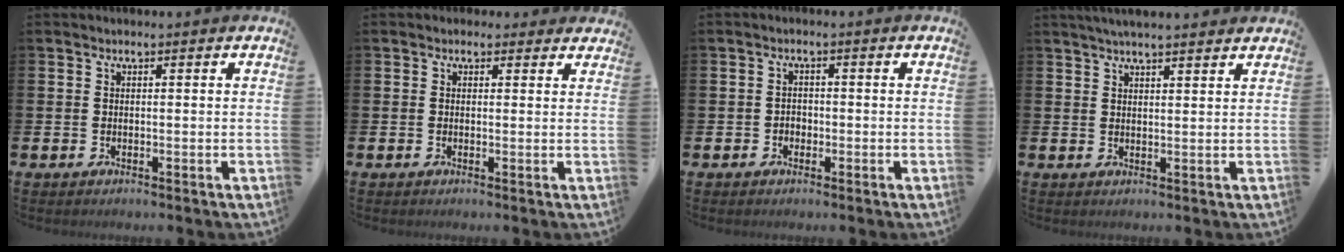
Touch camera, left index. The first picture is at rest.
{"total": 1.0, "force": [0.7, 0.7, 0.1], "torque": [-0.002, 0.007, 0.012]}
{"total": 1.5, "force": [-0.8, 1.2, 0.4], "torque": [-0.008, 0.003, -0.017]}
{"total": 3.1, "force": [3.0, 0.0, 0.8], "torque": [-0.022, -0.007, 0.054]}